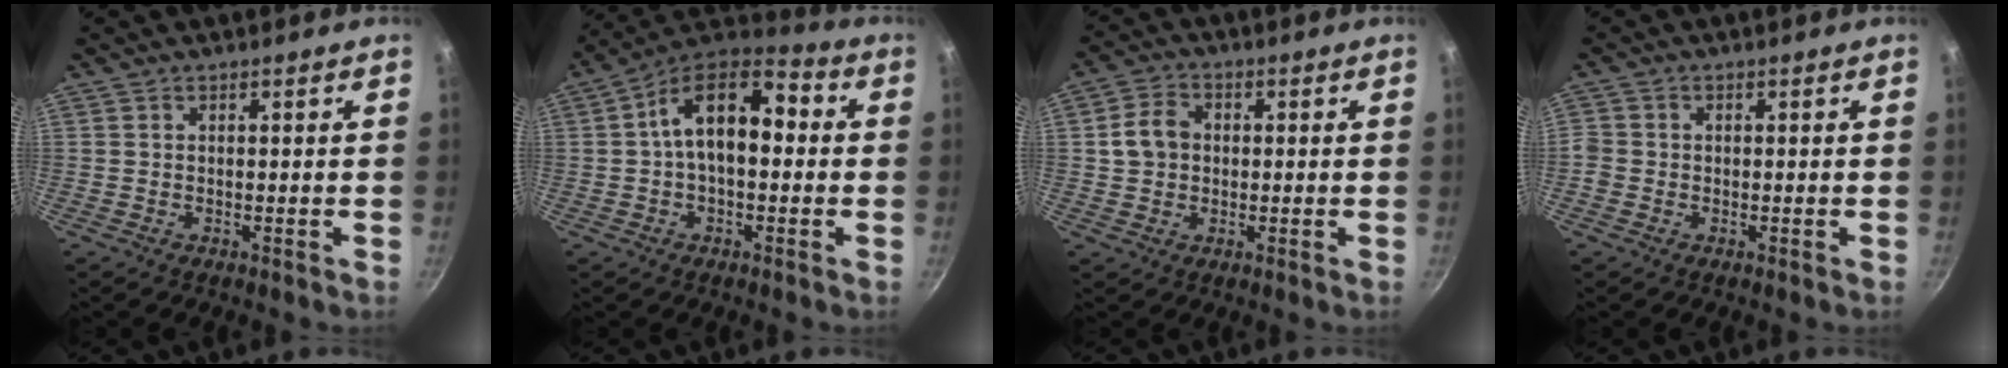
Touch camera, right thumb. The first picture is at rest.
{"total": 14.8, "force": [1.5, 8.3, 12.2], "torque": [-0.180, 0.045, 0.011]}
{"total": 6.1, "force": [0.4, 5.0, 3.5], "torque": [-0.054, 0.014, 0.004]}
{"total": 2.7, "force": [-0.5, 2.4, 1.0], "torque": [-0.017, 0.005, -0.013]}